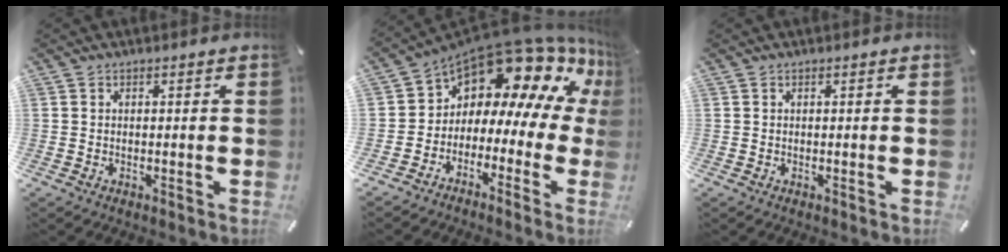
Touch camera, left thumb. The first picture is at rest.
{"total": 12.6, "force": [9.5, 5.9, 5.8], "torque": [-0.103, -0.098, 0.158]}
{"total": 0.0}